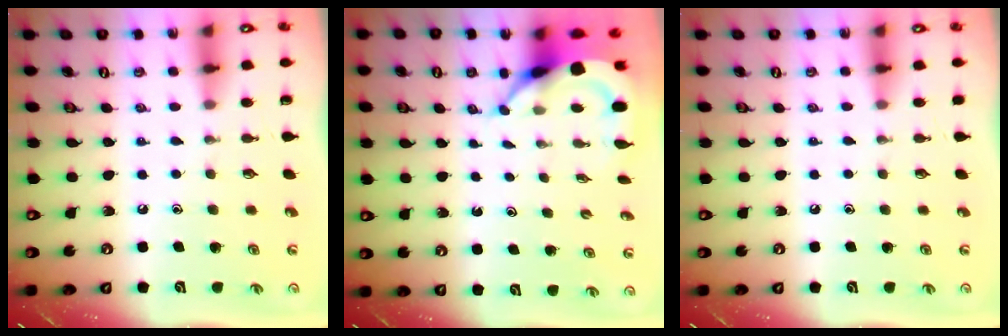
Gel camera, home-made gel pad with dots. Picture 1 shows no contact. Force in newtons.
{"total": 4.6, "press": 4.6, "slide": 0.5}
{"total": 2.8, "press": 2.8, "slide": 0.4}